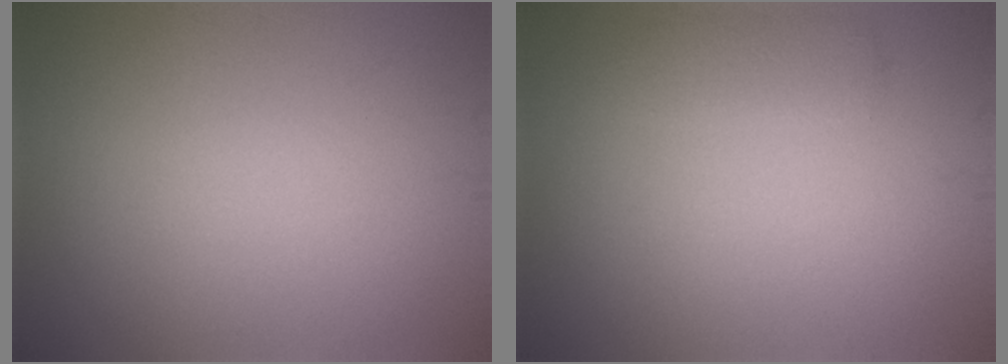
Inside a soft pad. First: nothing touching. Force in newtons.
{"total": 1.5, "press": 1.5, "slide": 0.1}